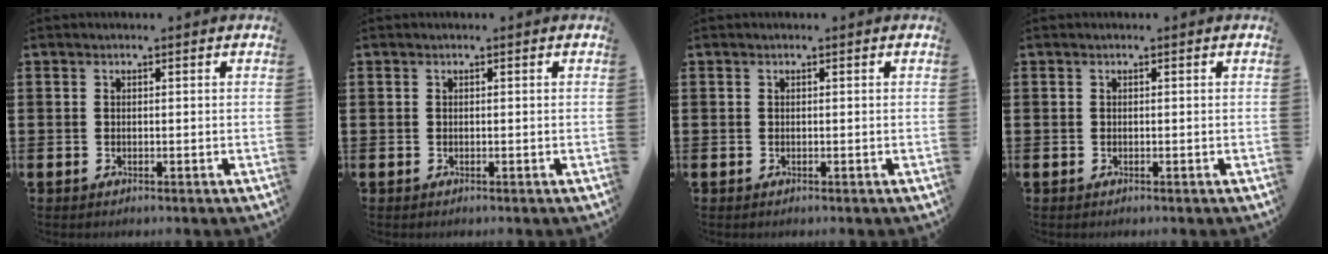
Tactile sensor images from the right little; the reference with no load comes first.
{"total": 0.0}
{"total": 0.0}
{"total": 0.0}